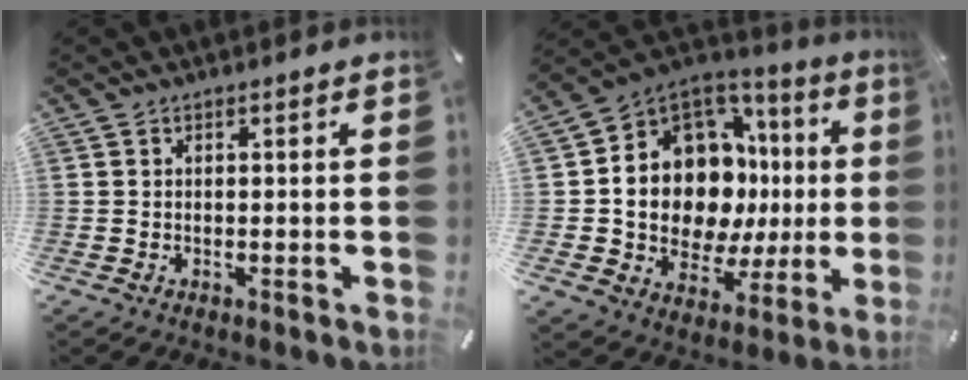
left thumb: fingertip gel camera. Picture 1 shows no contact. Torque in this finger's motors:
{"motor_torque": [1.45, 1.48, 0.51, -0.18, 0.64]}